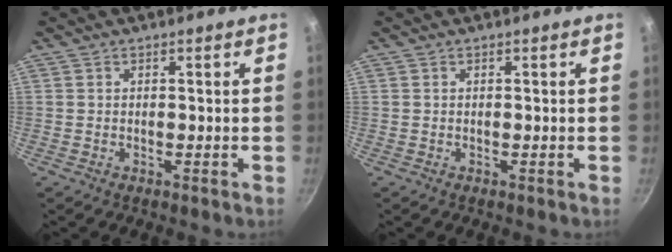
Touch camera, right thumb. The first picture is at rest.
{"total": 0.0}